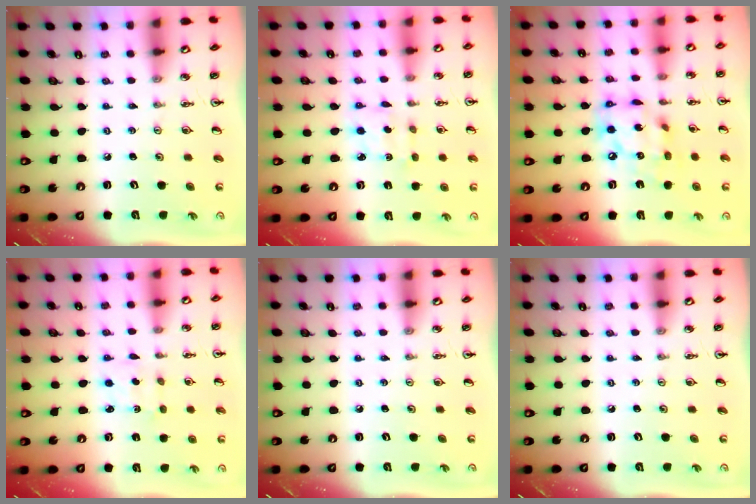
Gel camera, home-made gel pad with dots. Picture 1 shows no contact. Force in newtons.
{"total": 2.9, "press": 2.8, "slide": 0.6}
{"total": 14.1, "press": 14.0, "slide": 1.1}
{"total": 2.3, "press": 2.3, "slide": 0.4}
{"total": 0.0}
{"total": 0.0}